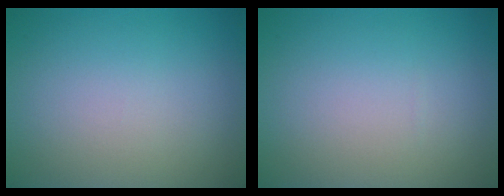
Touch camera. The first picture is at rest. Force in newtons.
{"total": 0.0}